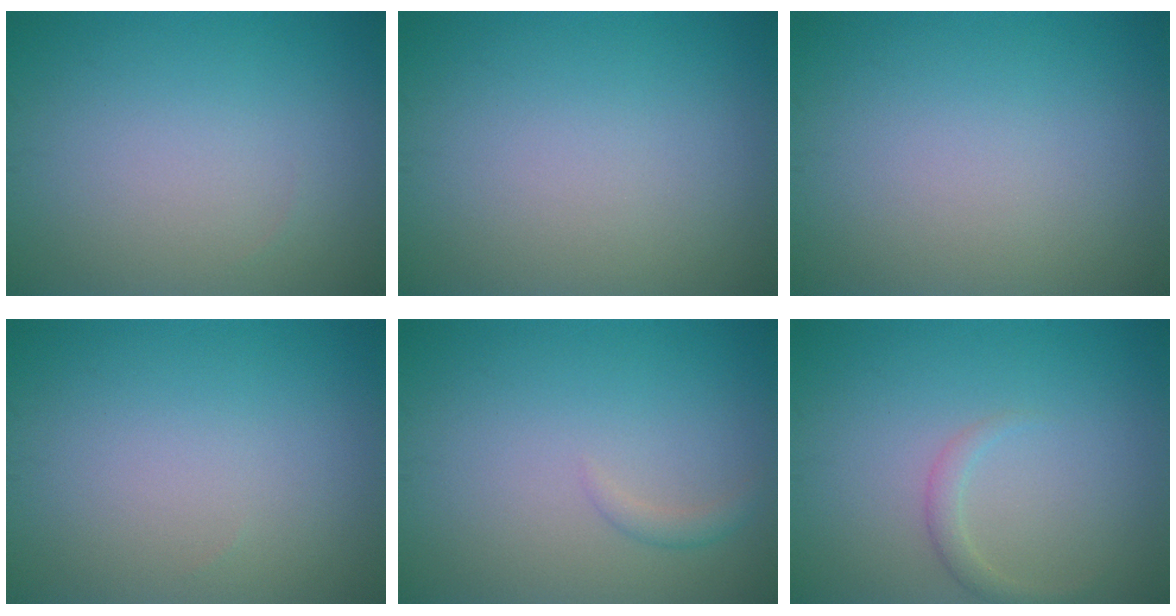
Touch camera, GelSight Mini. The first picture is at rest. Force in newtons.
{"total": 0.0}
{"total": 0.0}
{"total": 0.0}
{"total": 1.0, "press": 1.0, "slide": 0.0}
{"total": 1.4, "press": 1.4, "slide": 0.1}